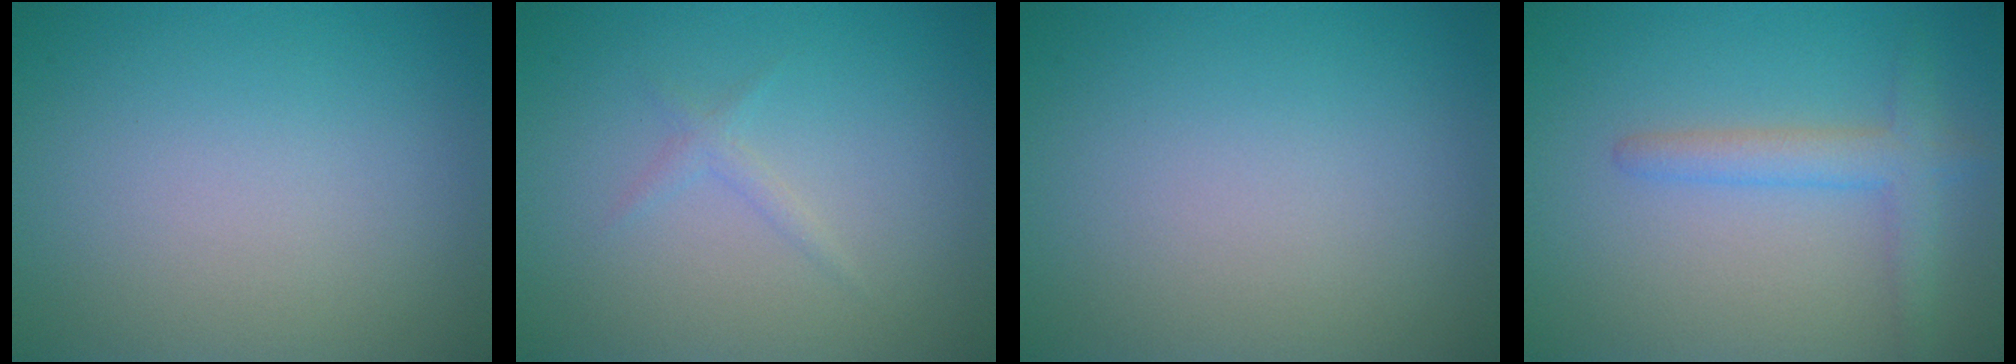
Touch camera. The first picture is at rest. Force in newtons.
{"total": 0.9, "press": 0.9, "slide": 0.0}
{"total": 0.0}
{"total": 2.8, "press": 2.8, "slide": 0.2}